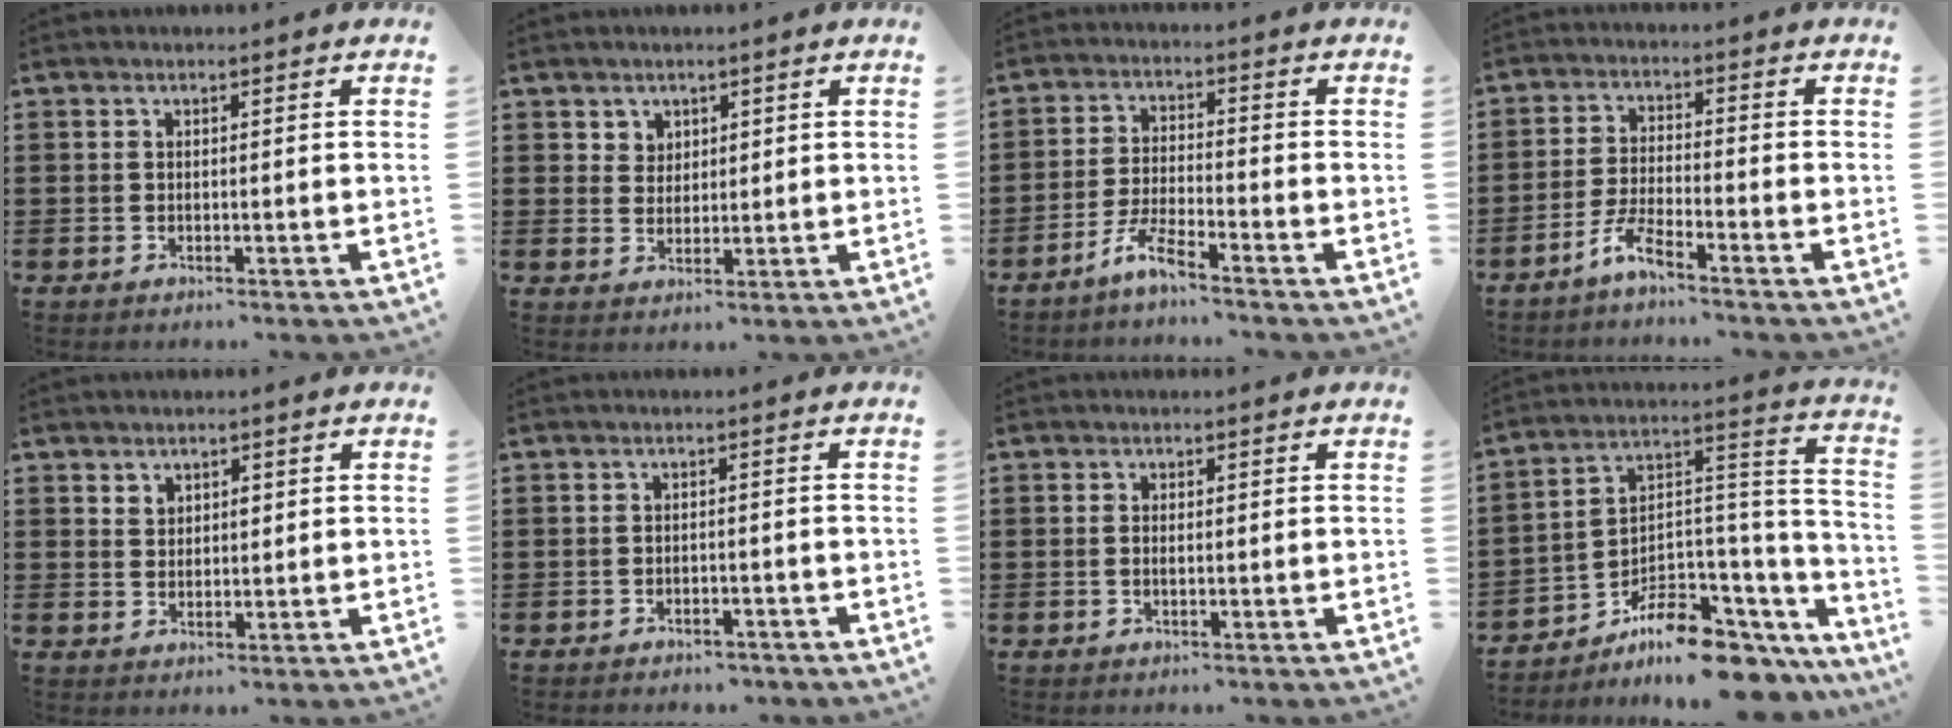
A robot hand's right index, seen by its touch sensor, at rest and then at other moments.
{"total": 2.5, "force": [1.6, 1.9, 0.2], "torque": [-0.012, 0.009, 0.030]}
{"total": 4.8, "force": [-4.0, 0.0, 2.6], "torque": [-0.067, -0.009, -0.080]}
{"total": 4.4, "force": [-3.6, 0.1, 2.5], "torque": [-0.067, -0.007, -0.074]}
{"total": 1.6, "force": [1.2, 1.1, 0.4], "torque": [-0.003, 0.002, 0.020]}
{"total": 1.8, "force": [-1.7, 0.4, 0.1], "torque": [-0.009, -0.001, -0.039]}
{"total": 1.0, "force": [-0.1, 0.4, 1.0], "torque": [-0.019, 0.000, -0.001]}
{"total": 8.9, "force": [-5.9, 4.4, 4.9], "torque": [-0.077, 0.003, -0.104]}